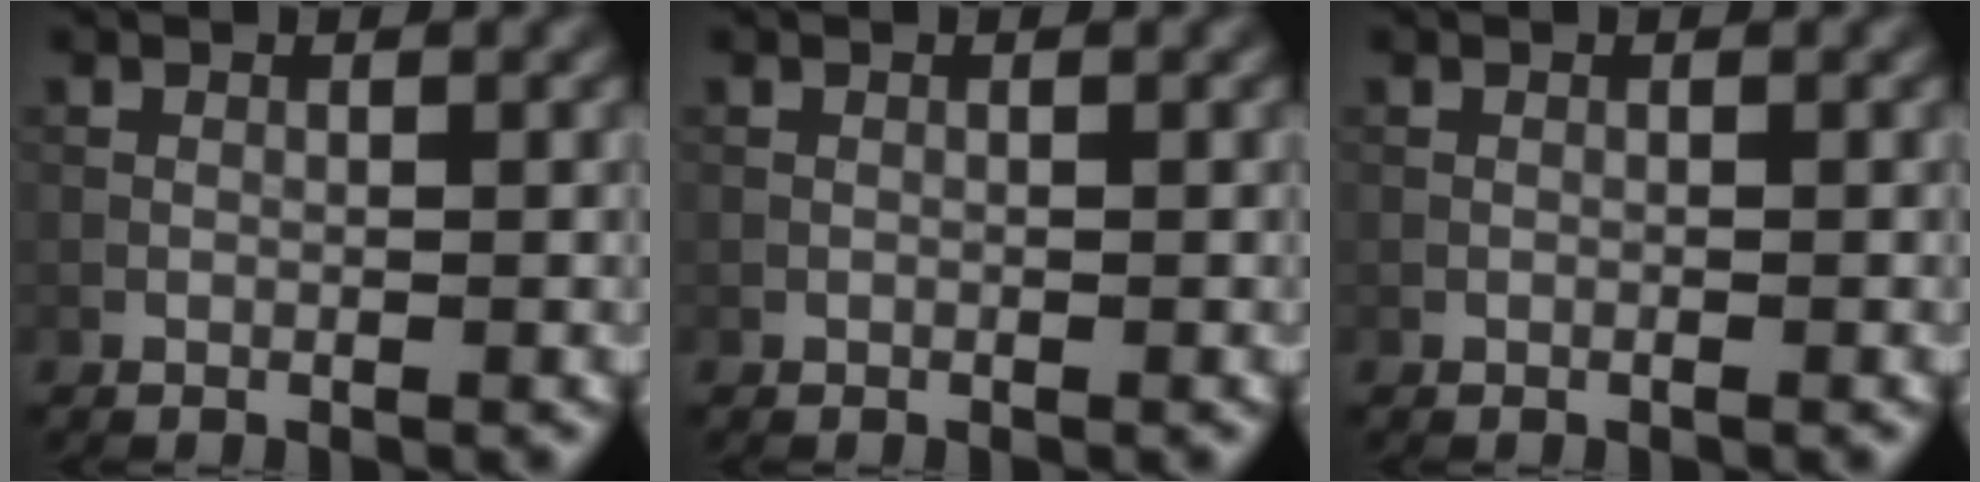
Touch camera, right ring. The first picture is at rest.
{"total": 0.0}
{"total": 0.0}